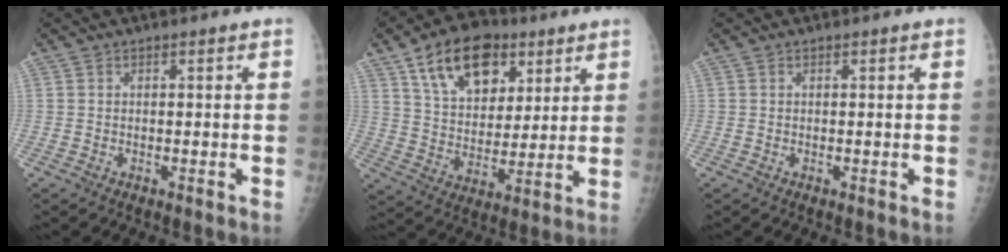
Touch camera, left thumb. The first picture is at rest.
{"total": 16.8, "force": [8.7, 10.4, 9.9], "torque": [-0.127, -0.030, 0.150]}
{"total": 0.0}